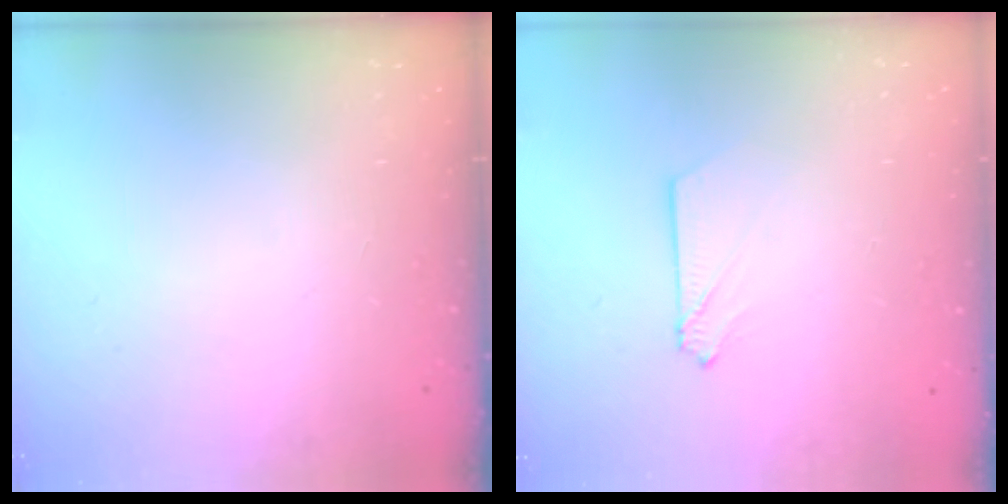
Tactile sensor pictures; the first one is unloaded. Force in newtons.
{"total": 3.3, "press": 3.2, "slide": 0.4}